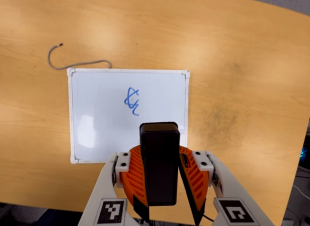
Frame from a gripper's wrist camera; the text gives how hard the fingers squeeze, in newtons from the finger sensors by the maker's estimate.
{"total": 9.0, "left": 9.1, "right": 8.9}